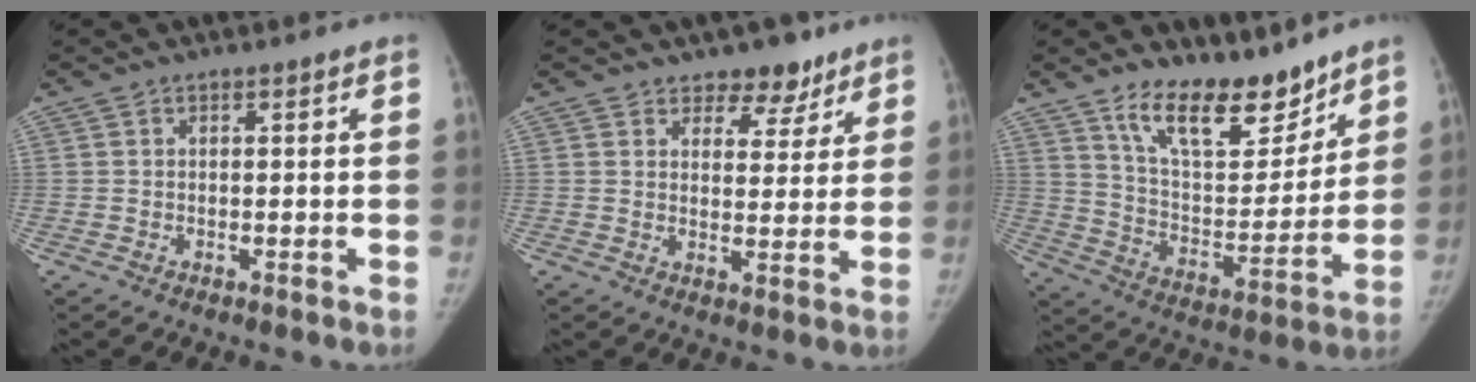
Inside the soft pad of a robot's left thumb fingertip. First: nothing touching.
{"total": 6.3, "force": [4.7, 3.7, 2.0], "torque": [0.010, -0.027, 0.069]}
{"total": 16.1, "force": [12.2, 6.6, 8.1], "torque": [-0.086, -0.085, 0.216]}